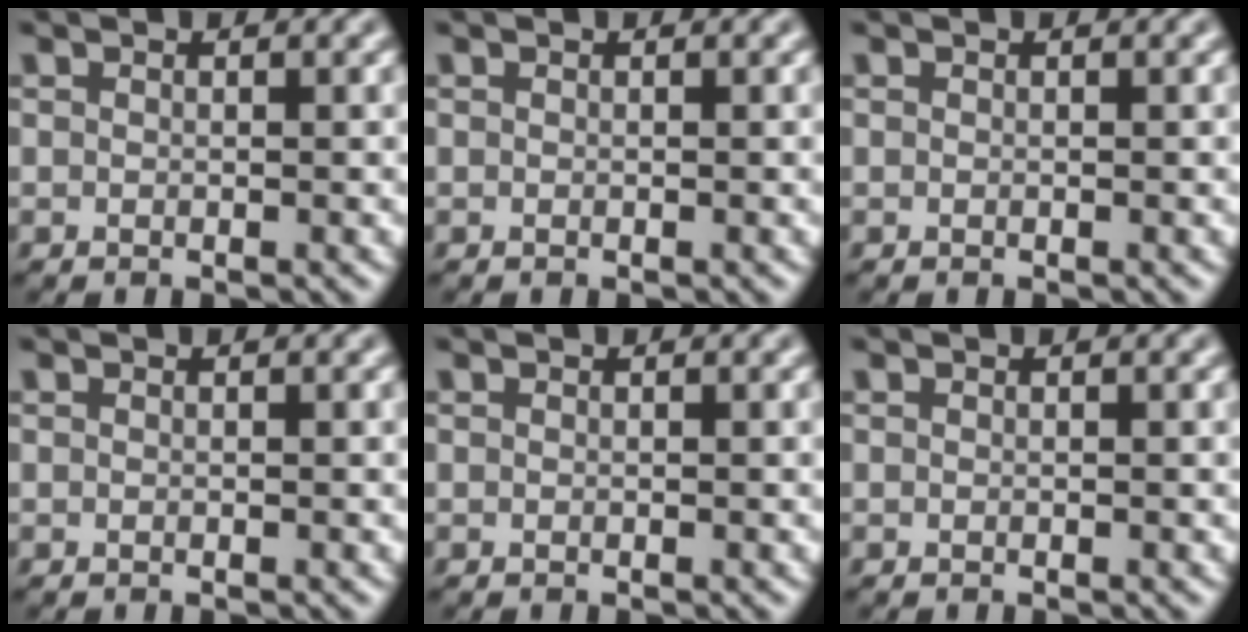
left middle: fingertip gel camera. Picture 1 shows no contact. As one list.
[{"total": 0.0}, {"total": 0.0}, {"total": 0.0}, {"total": 0.0}, {"total": 0.0}]